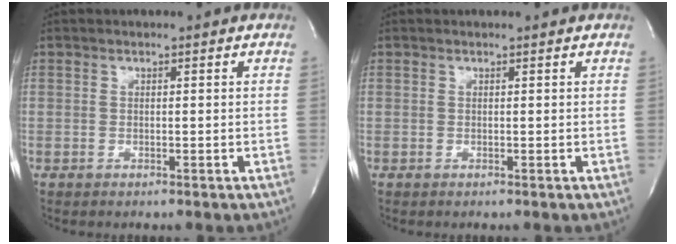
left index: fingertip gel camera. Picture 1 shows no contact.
{"total": 0.6, "force": [0.6, 0.0, 0.1], "torque": [-0.004, 0.000, 0.005]}